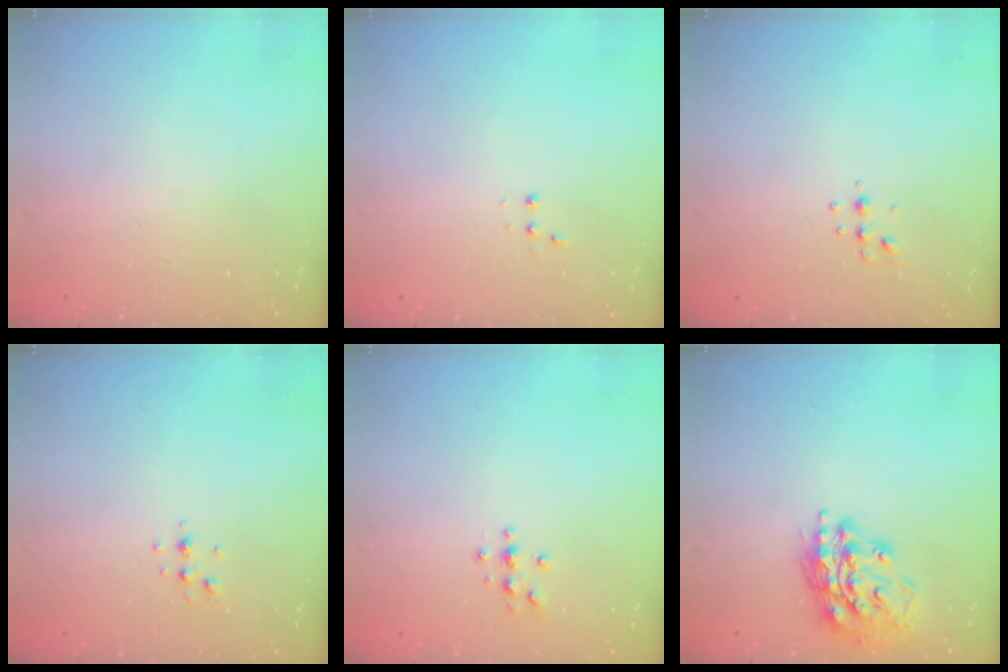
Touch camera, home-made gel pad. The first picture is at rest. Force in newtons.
{"total": 2.8, "press": 2.7, "slide": 0.7}
{"total": 3.8, "press": 3.6, "slide": 1.4}
{"total": 4.1, "press": 3.7, "slide": 1.8}
{"total": 3.7, "press": 3.6, "slide": 0.5}
{"total": 15.9, "press": 15.7, "slide": 2.2}